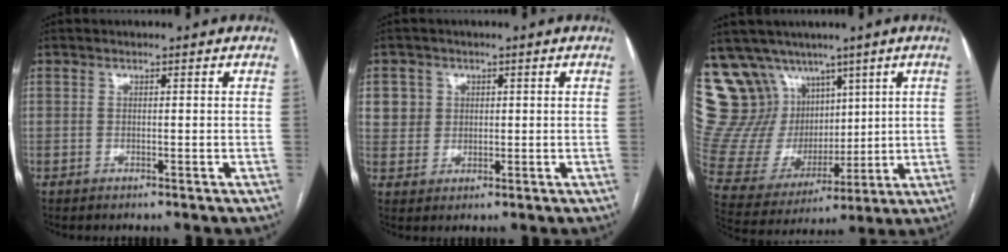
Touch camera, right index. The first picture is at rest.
{"total": 4.1, "force": [1.5, 3.9, 0.2], "torque": [0.007, 0.005, 0.030]}
{"total": 17.9, "force": [11.0, 12.6, 6.1], "torque": [-0.133, 0.055, 0.230]}